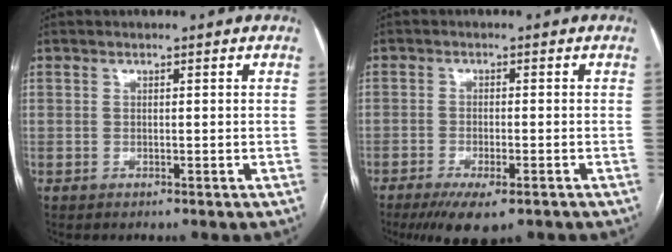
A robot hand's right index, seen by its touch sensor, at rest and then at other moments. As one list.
[{"total": 7.4, "force": [-4.9, 1.9, 5.1], "torque": [-0.084, -0.017, -0.074]}]